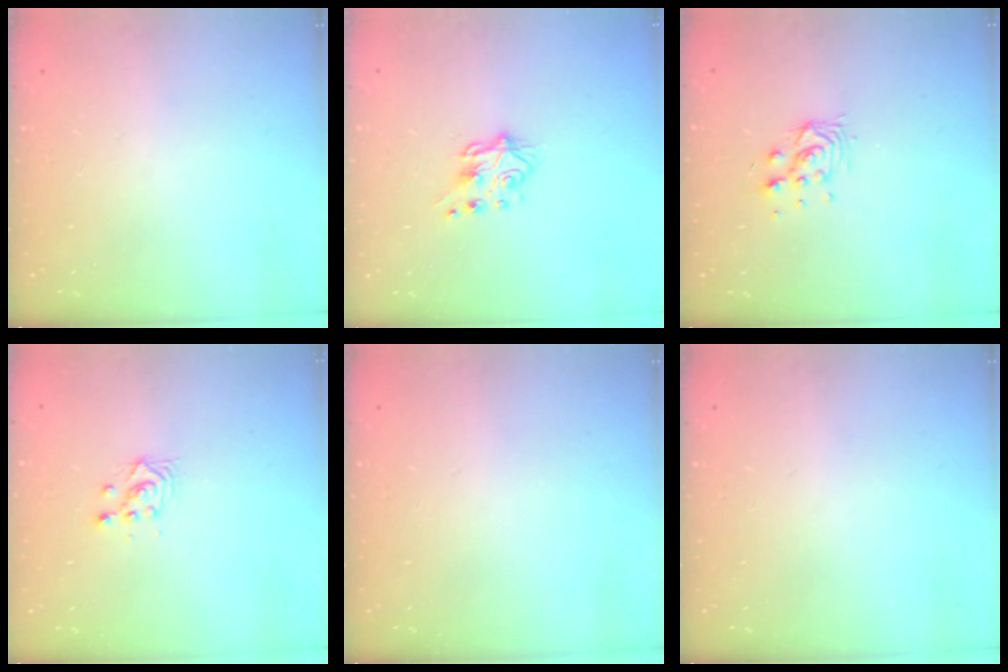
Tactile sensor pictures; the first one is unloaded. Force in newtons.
{"total": 6.5, "press": 6.5, "slide": 0.6}
{"total": 5.9, "press": 5.9, "slide": 0.4}
{"total": 3.0, "press": 3.0, "slide": 0.1}
{"total": 0.0}
{"total": 0.0}